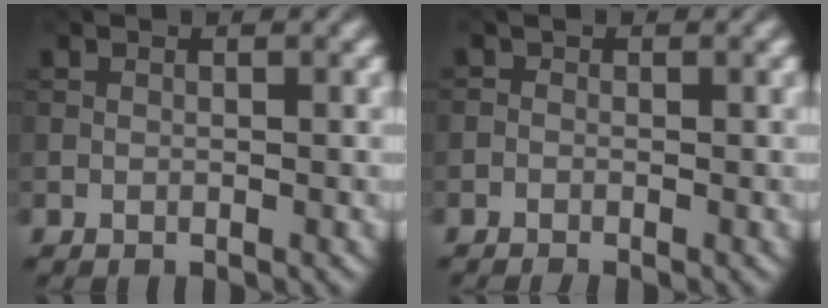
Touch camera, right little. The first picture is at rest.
{"total": 0.8, "force": [-0.7, 0.2, 0.3], "torque": [-0.006, -0.002, -0.017]}